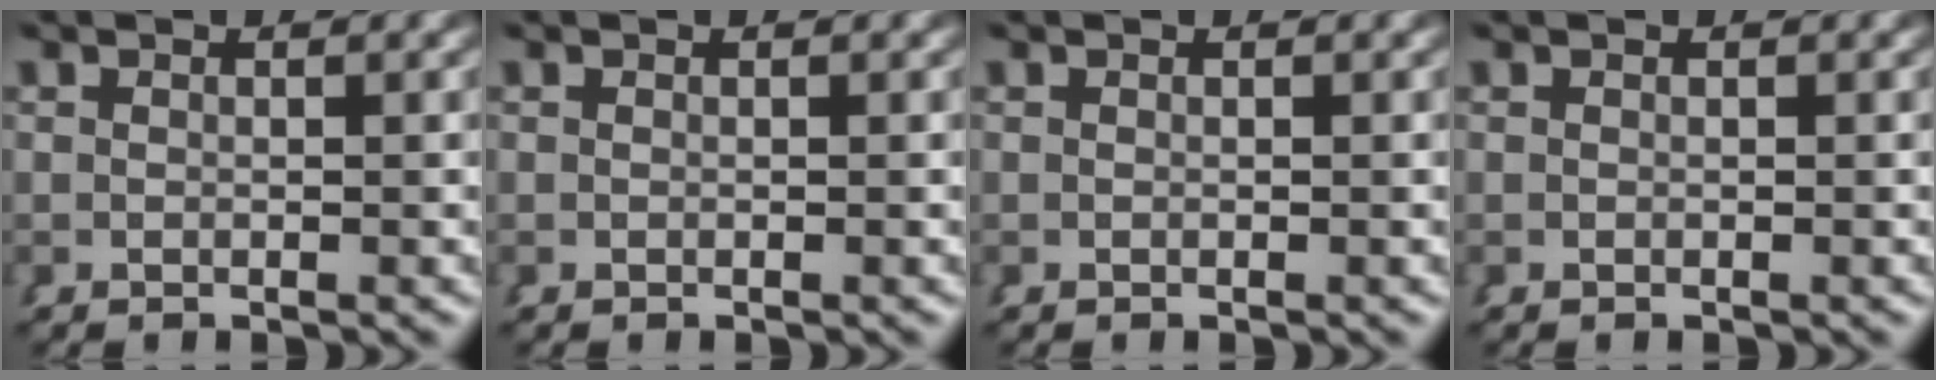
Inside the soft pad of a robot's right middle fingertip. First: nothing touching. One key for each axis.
{"total": 0.0}
{"total": 0.0}
{"total": 0.0}